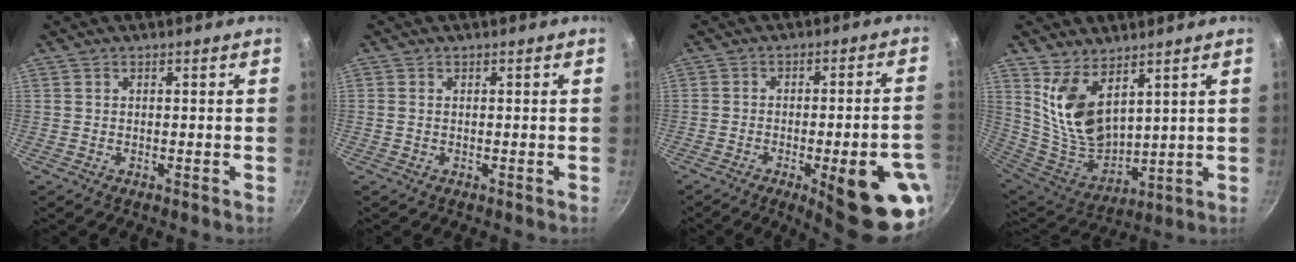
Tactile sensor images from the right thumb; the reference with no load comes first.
{"total": 0.6, "force": [0.0, 0.4, 0.5], "torque": [-0.010, 0.001, -0.001]}
{"total": 18.4, "force": [-7.2, 4.7, 16.2], "torque": [-0.174, 0.025, -0.086]}
{"total": 13.0, "force": [6.7, 6.8, 8.9], "torque": [-0.149, -0.077, 0.149]}